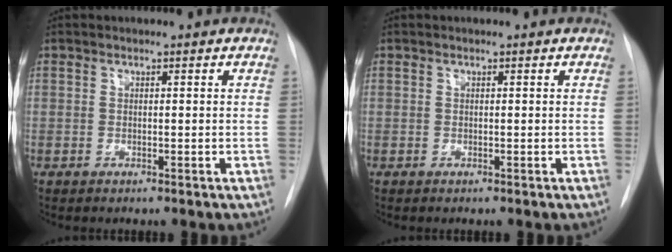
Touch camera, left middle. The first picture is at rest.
{"total": 0.0}